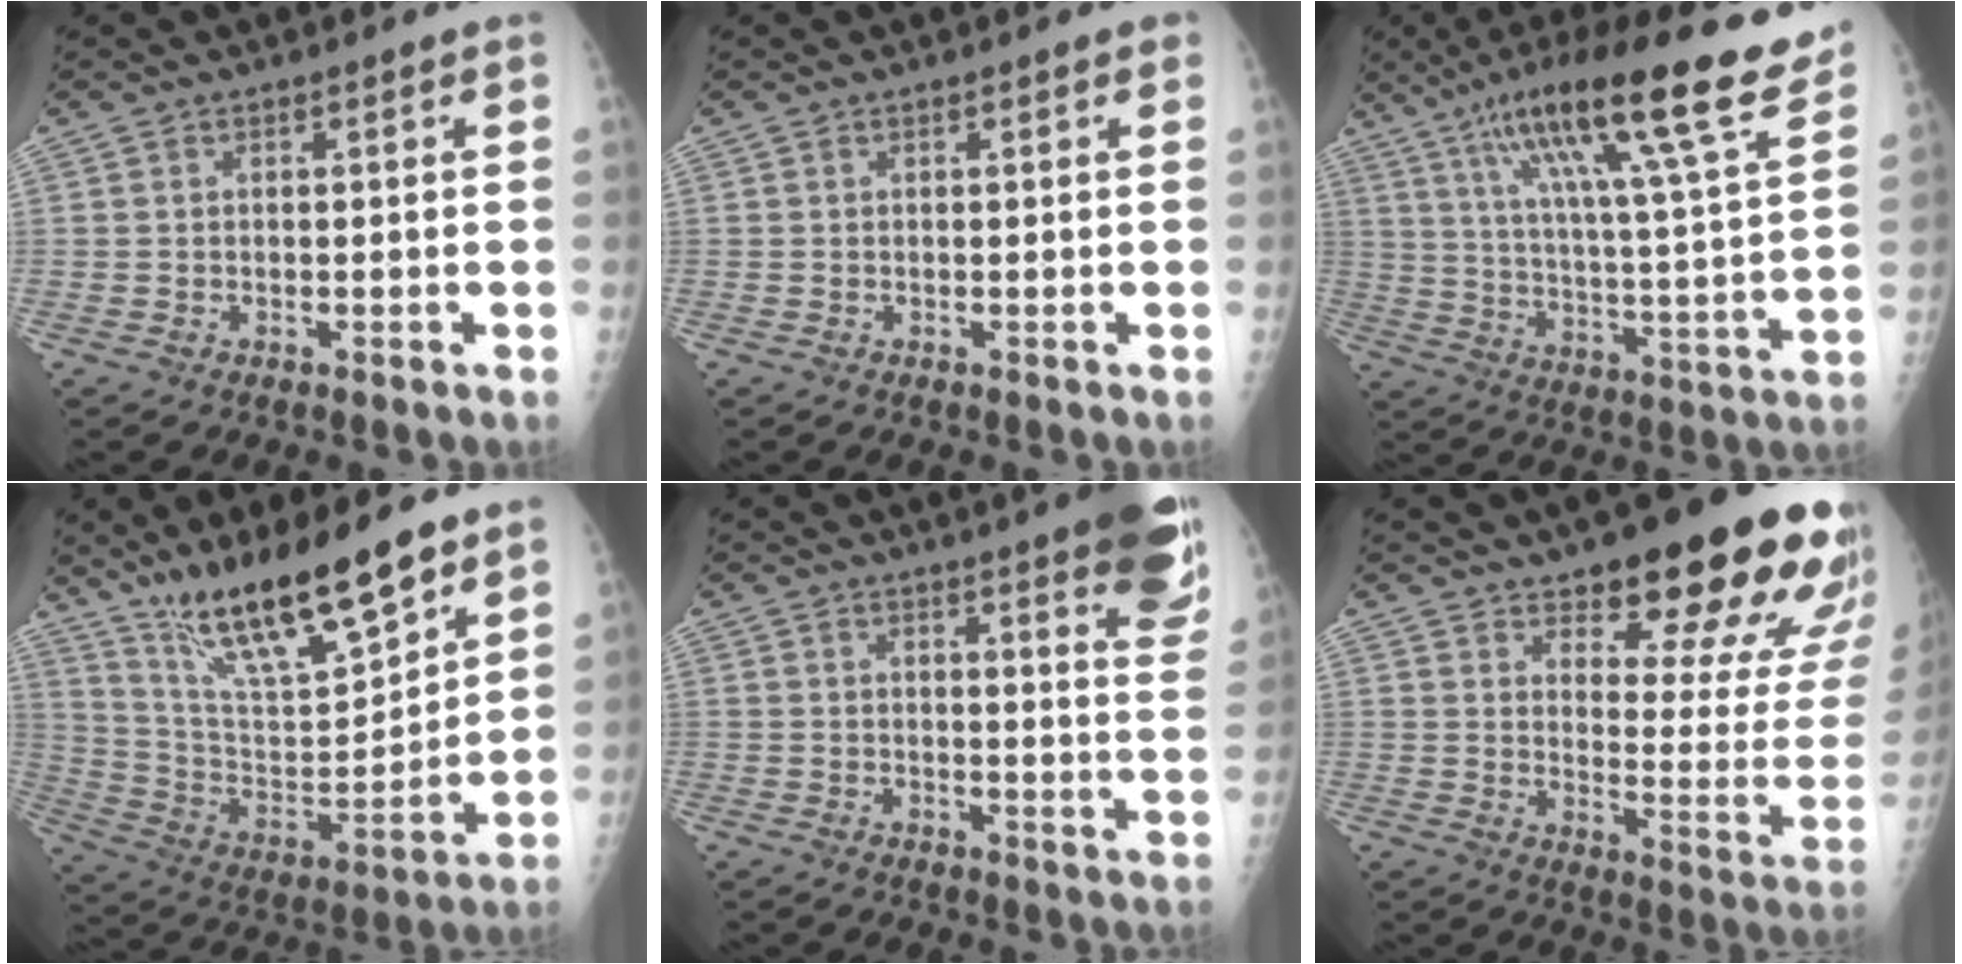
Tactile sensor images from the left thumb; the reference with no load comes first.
{"total": 0.7, "force": [0.5, 0.2, 0.5], "torque": [-0.008, 0.000, 0.003]}
{"total": 24.1, "force": [16.2, 3.0, 17.7], "torque": [-0.269, -0.045, 0.255]}
{"total": 21.4, "force": [15.4, 5.1, 13.9], "torque": [-0.216, -0.069, 0.281]}
{"total": 15.5, "force": [9.7, 2.9, 11.7], "torque": [-0.122, -0.045, 0.105]}
{"total": 23.6, "force": [15.9, 7.0, 15.9], "torque": [-0.162, -0.089, 0.209]}